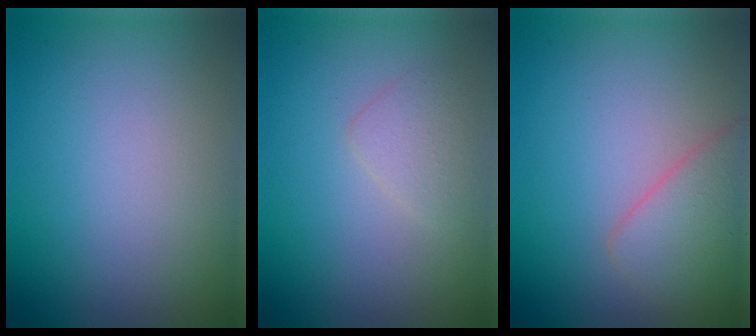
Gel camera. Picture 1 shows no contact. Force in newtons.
{"total": 1.6, "press": 1.6, "slide": 0.0}
{"total": 2.9, "press": 2.9, "slide": 0.1}